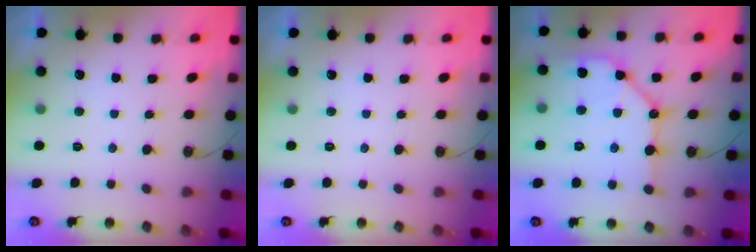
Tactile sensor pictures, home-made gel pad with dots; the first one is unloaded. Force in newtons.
{"total": 0.0}
{"total": 14.9, "press": 14.8, "slide": 1.3}